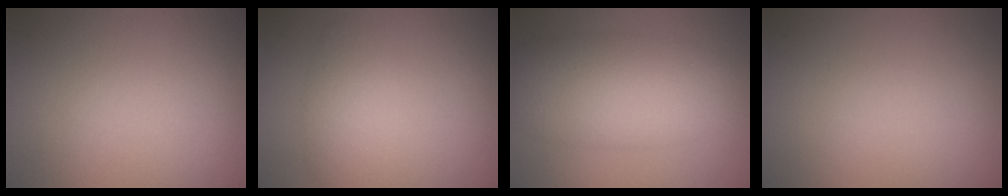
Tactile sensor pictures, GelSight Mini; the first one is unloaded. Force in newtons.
{"total": 3.0, "press": 3.0, "slide": 0.1}
{"total": 7.9, "press": 7.9, "slide": 0.1}
{"total": 0.0}